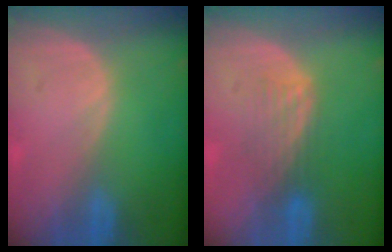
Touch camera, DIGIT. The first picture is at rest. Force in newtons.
{"total": 4.2, "press": 3.4, "slide": 2.5}